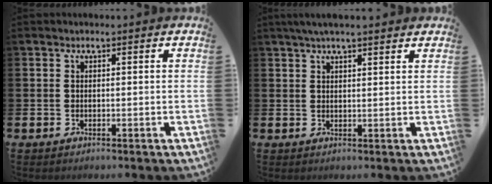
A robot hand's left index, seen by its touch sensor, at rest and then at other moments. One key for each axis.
{"total": 3.3, "fx": 2.8, "fy": 0.5, "fz": 1.6, "tx": -0.035, "ty": -0.001, "tz": 0.051}